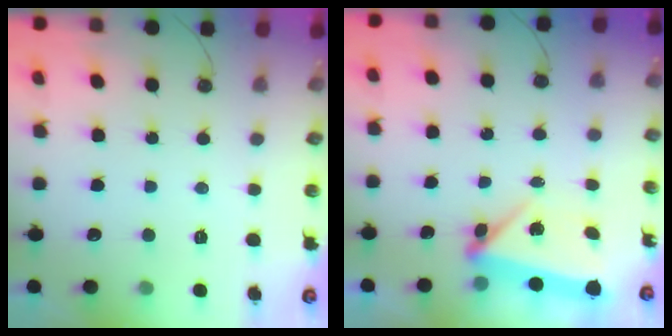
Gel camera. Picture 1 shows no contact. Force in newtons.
{"total": 7.7, "press": 7.5, "slide": 1.5}